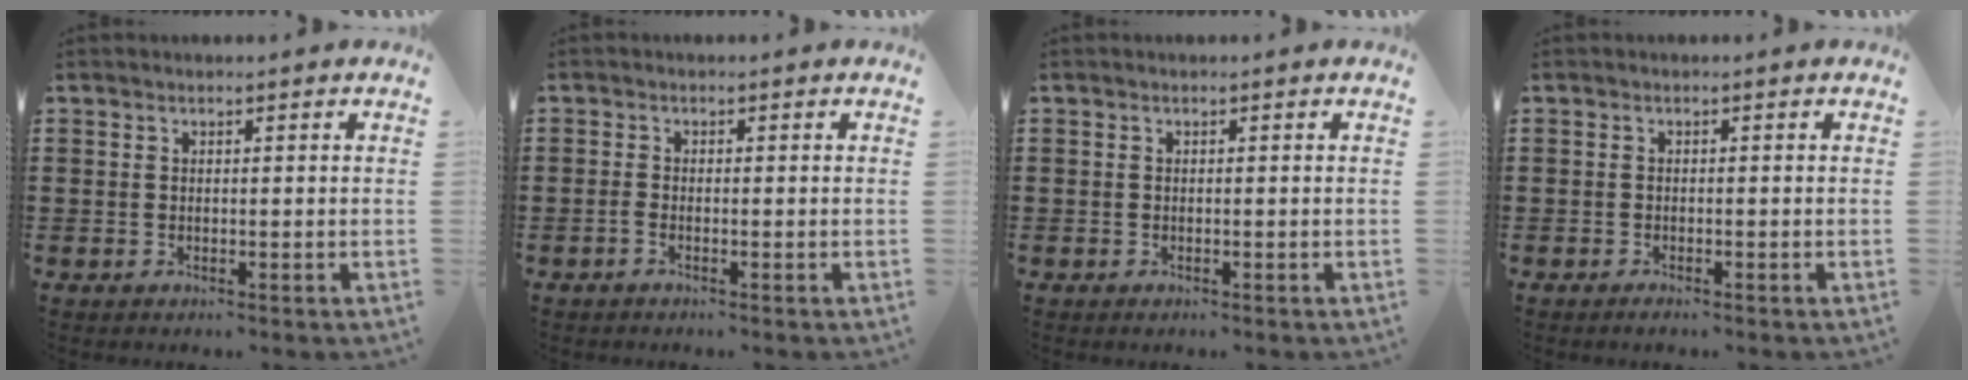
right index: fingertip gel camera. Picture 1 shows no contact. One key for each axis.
{"total": 0.9, "fx": -0.7, "fy": 0.2, "fz": 0.6, "tx": -0.013, "ty": -0.005, "tz": -0.012}
{"total": 0.0}
{"total": 0.6, "fx": -0.6, "fy": -0.1, "fz": 0.3, "tx": -0.009, "ty": -0.007, "tz": -0.009}